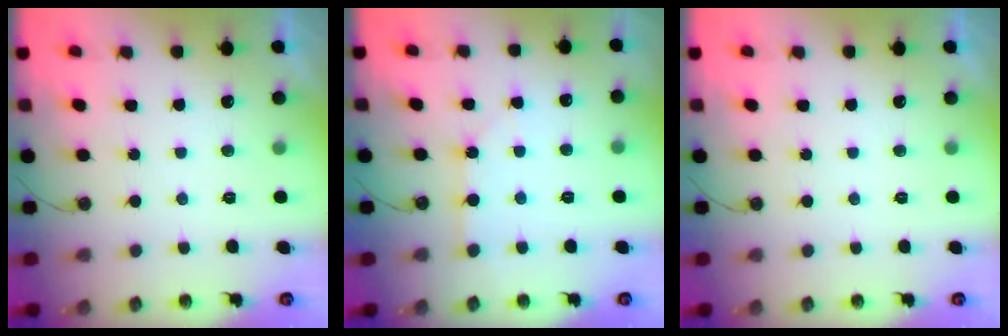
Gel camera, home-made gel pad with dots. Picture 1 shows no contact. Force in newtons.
{"total": 1.8, "press": 1.8, "slide": 0.3}
{"total": 0.0}